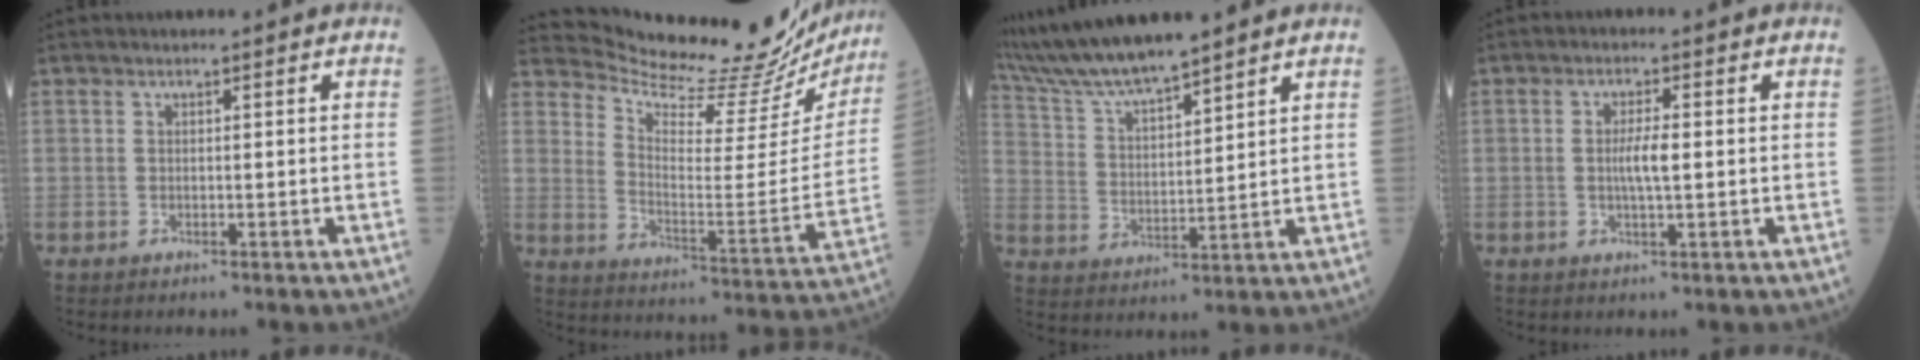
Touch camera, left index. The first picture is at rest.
{"total": 23.3, "force": [22.3, 4.1, 5.2], "torque": [-0.083, -0.089, 0.281]}
{"total": 11.1, "force": [9.9, 0.3, 5.0], "torque": [-0.103, 0.013, 0.191]}
{"total": 3.3, "force": [-0.5, 0.6, 3.2], "torque": [-0.060, -0.004, -0.013]}